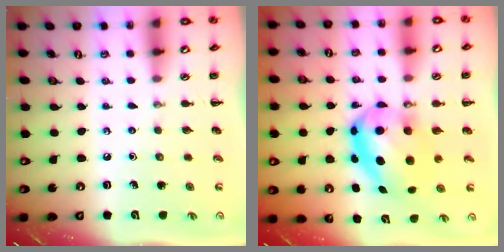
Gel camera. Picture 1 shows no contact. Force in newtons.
{"total": 9.7, "press": 9.4, "slide": 2.1}